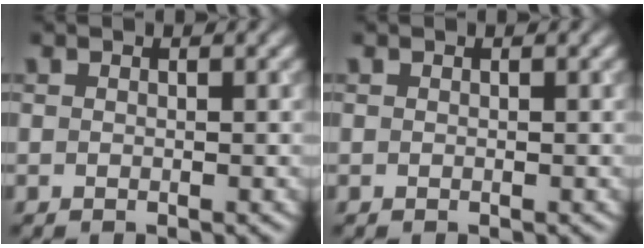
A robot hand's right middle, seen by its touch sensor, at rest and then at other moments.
{"total": 0.0}